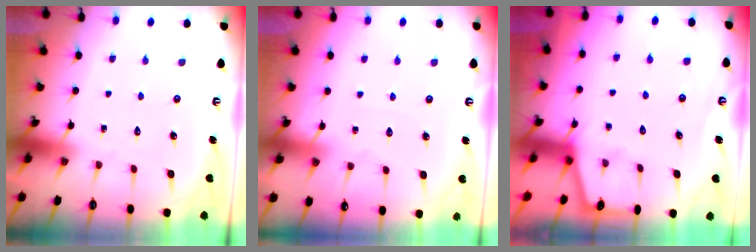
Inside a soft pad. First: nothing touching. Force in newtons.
{"total": 2.3, "press": 2.3, "slide": 0.3}
{"total": 2.1, "press": 2.1, "slide": 0.3}